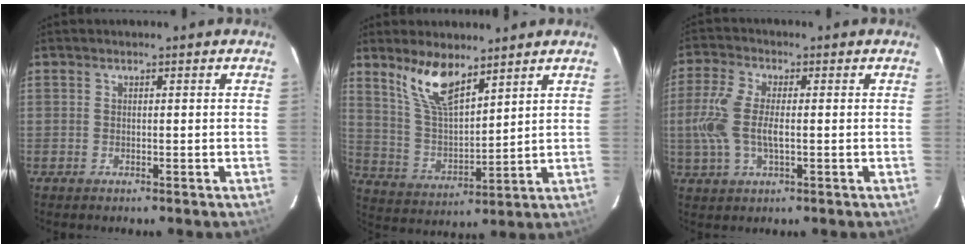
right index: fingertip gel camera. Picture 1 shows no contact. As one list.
[{"total": 10.2, "force": [7.2, 3.2, 6.4], "torque": [-0.126, 0.002, 0.151]}, {"total": 8.8, "force": [-0.5, 3.8, 8.0], "torque": [-0.180, 0.004, -0.010]}]